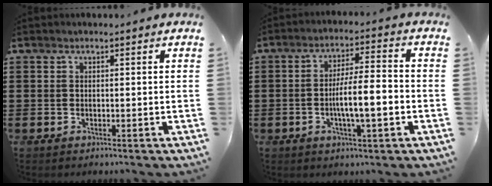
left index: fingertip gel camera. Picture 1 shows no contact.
{"total": 7.5, "force": [-1.9, 1.4, 7.1], "torque": [-0.111, 0.003, -0.036]}